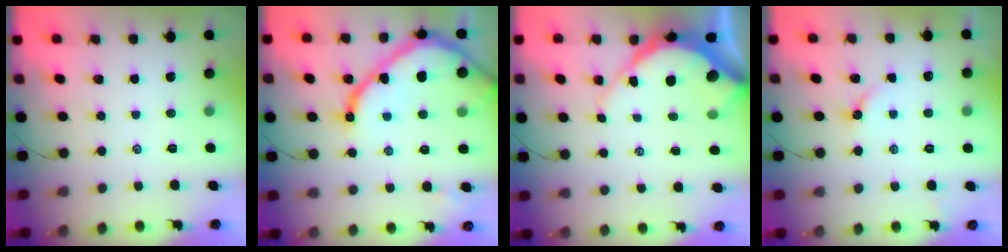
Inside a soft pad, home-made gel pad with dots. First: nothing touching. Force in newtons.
{"total": 16.8, "press": 16.7, "slide": 1.4}
{"total": 10.8, "press": 10.7, "slide": 1.1}
{"total": 3.2, "press": 3.2, "slide": 0.5}